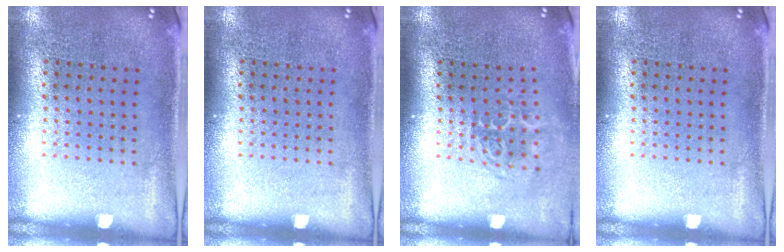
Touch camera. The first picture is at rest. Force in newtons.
{"total": 0.0}
{"total": 1.8, "press": 1.2, "slide": 1.3}
{"total": 0.0}